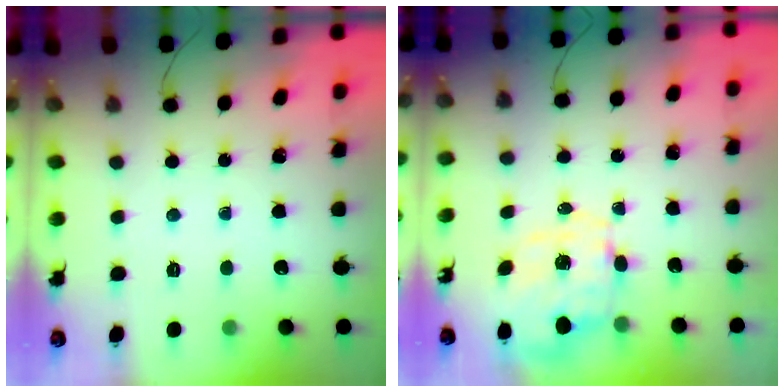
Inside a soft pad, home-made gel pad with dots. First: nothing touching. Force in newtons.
{"total": 10.0, "press": 9.9, "slide": 1.3}